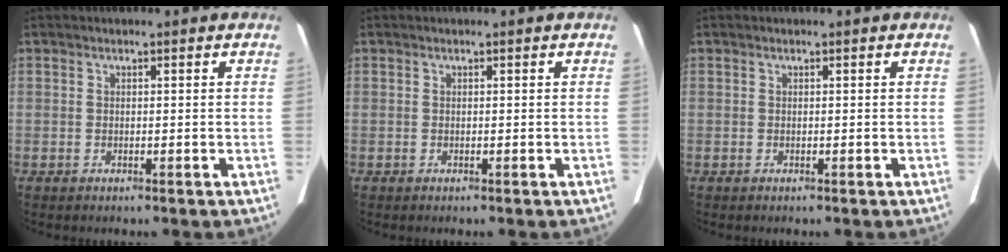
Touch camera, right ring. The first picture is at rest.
{"total": 0.0}
{"total": 0.0}